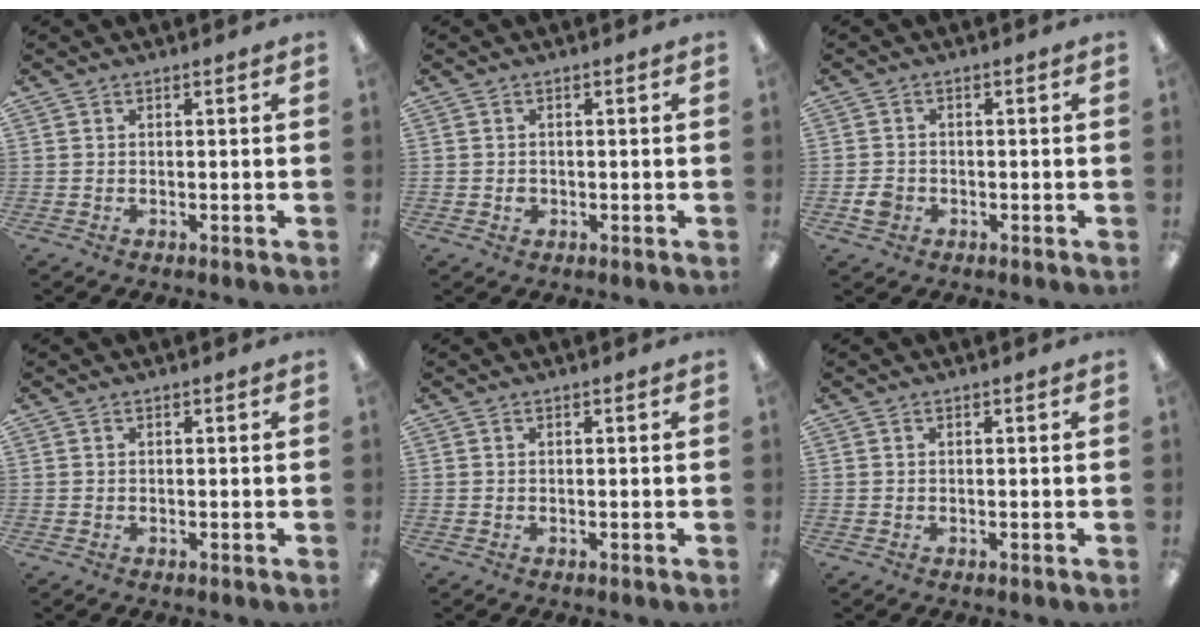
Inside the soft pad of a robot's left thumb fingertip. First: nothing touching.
{"total": 1.4, "force": [-0.1, 1.3, 0.6], "torque": [-0.012, 0.004, -0.004]}
{"total": 2.9, "force": [-1.0, 2.5, 1.2], "torque": [-0.011, 0.001, -0.019]}
{"total": 0.0}
{"total": 0.0}
{"total": 0.0}